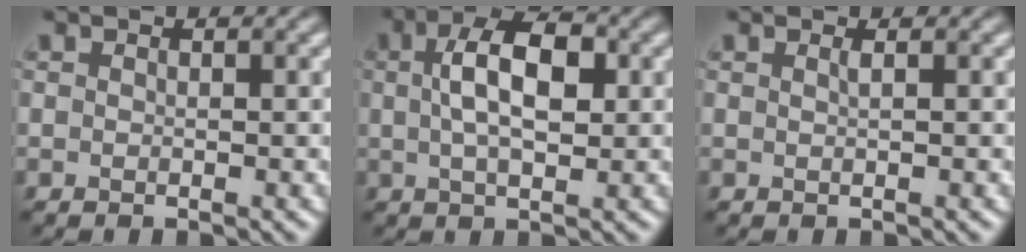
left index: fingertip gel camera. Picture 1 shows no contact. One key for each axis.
{"total": 6.2, "fx": 1.0, "fy": 3.0, "fz": 5.3, "tx": -0.095, "ty": 0.011, "tz": 0.015}
{"total": 0.6, "fx": 0.2, "fy": 0.2, "fz": 0.5, "tx": -0.004, "ty": 0.001, "tz": 0.003}